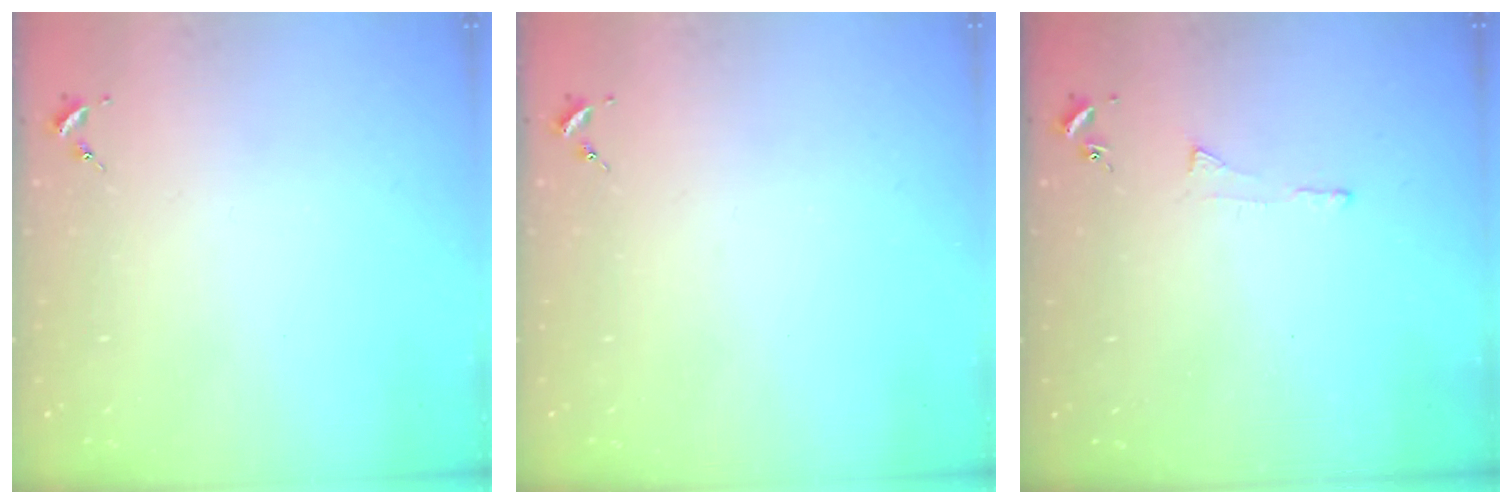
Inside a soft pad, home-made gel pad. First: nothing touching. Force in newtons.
{"total": 0.0}
{"total": 3.0, "press": 2.9, "slide": 0.5}